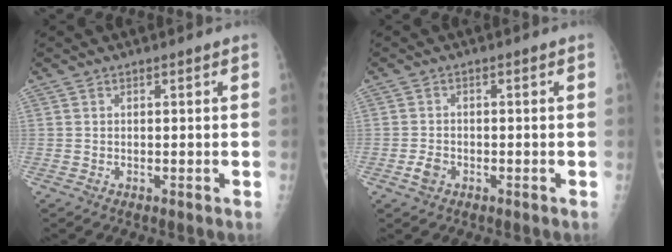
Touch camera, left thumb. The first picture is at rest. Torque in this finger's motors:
{"motor_torque": [-0.25, 0.18, 0.13, -0.02, -0.01]}